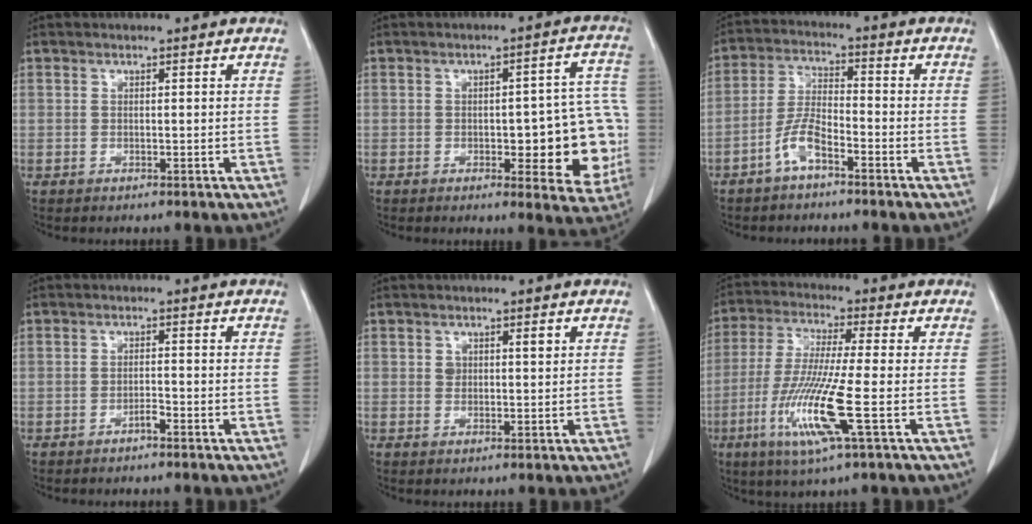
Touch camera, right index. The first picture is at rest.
{"total": 13.6, "force": [-2.2, 4.7, 12.6], "torque": [-0.123, 0.027, -0.021]}
{"total": 5.6, "force": [-3.5, 1.4, 4.1], "torque": [-0.093, 0.008, -0.071]}
{"total": 1.2, "force": [-1.0, 0.0, 0.7], "torque": [-0.011, 0.002, -0.017]}
{"total": 1.7, "force": [0.8, 0.9, 1.2], "torque": [-0.018, 0.003, 0.016]}
{"total": 12.0, "force": [-3.9, -0.4, 11.3], "torque": [-0.238, -0.027, -0.082]}